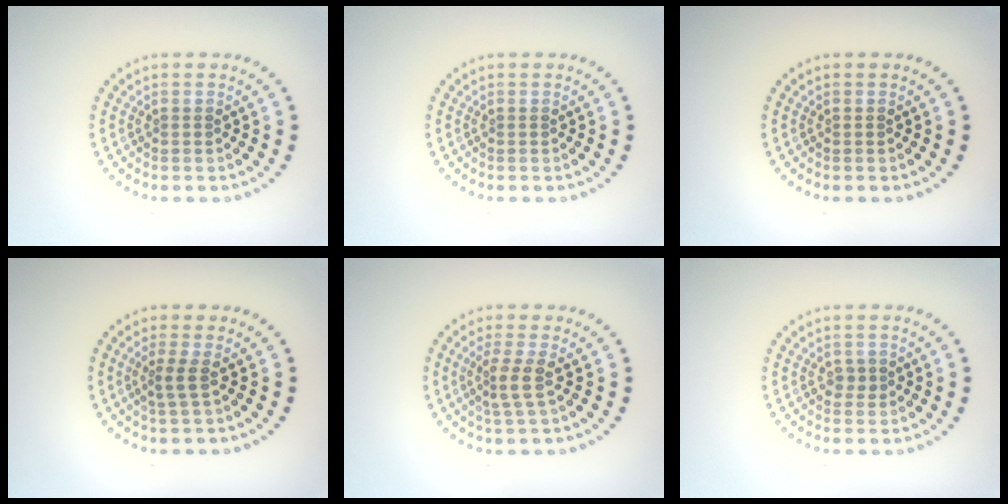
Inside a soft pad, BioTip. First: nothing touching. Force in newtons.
{"total": 0.0}
{"total": 0.0}
{"total": 1.8, "press": 1.3, "slide": 1.3}
{"total": 2.4, "press": 1.7, "slide": 1.6}
{"total": 1.1, "press": 1.1, "slide": 0.2}